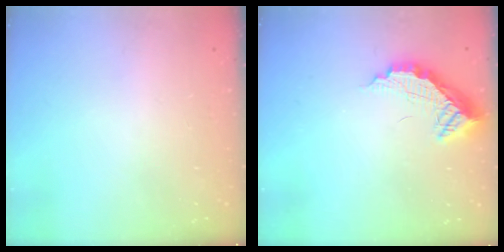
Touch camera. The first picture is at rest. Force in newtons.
{"total": 11.3, "press": 11.3, "slide": 1.1}